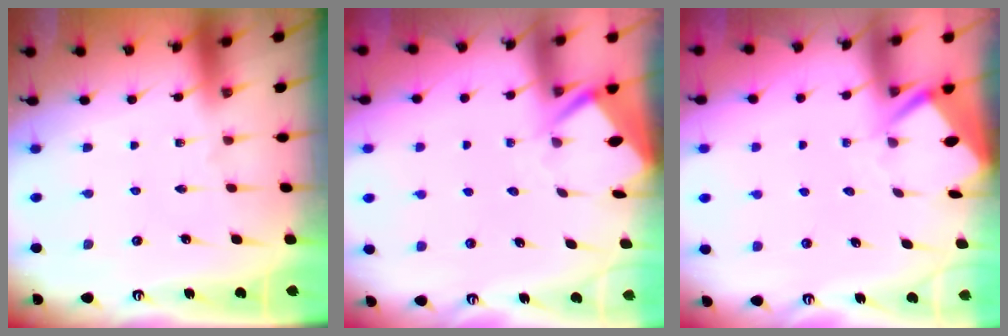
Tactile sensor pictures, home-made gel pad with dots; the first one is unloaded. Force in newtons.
{"total": 3.5, "press": 3.4, "slide": 0.3}
{"total": 3.4, "press": 3.4, "slide": 0.3}